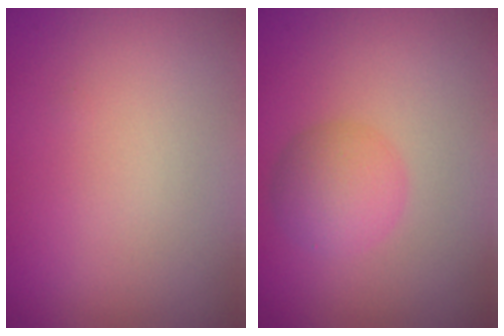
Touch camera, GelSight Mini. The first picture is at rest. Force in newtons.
{"total": 2.8, "press": 2.8, "slide": 0.1}